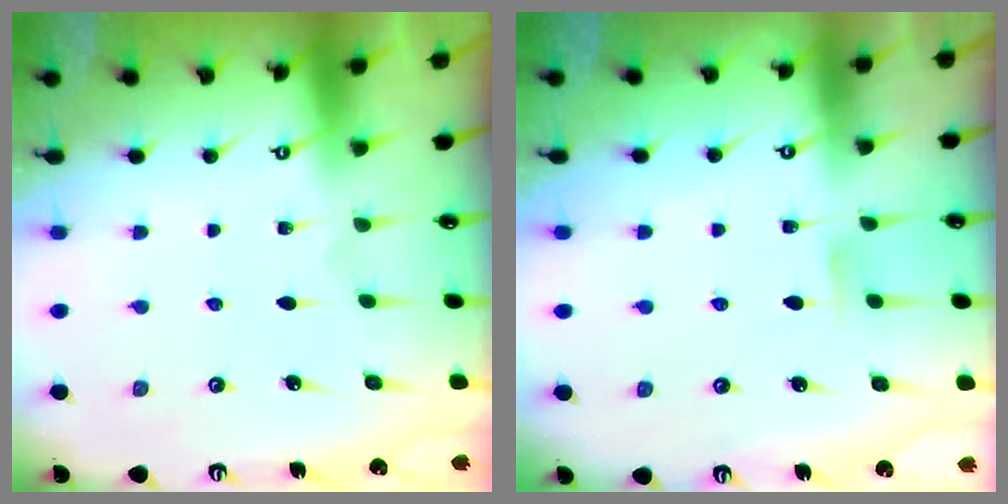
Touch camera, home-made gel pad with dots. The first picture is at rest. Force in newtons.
{"total": 3.9, "press": 3.8, "slide": 0.4}